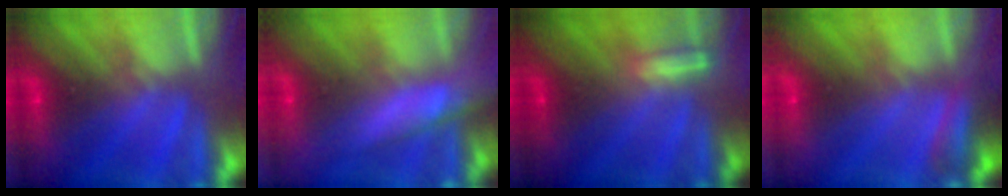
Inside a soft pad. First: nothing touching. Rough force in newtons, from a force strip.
{"total": 5.7}
{"total": 1.3}
{"total": 2.9}